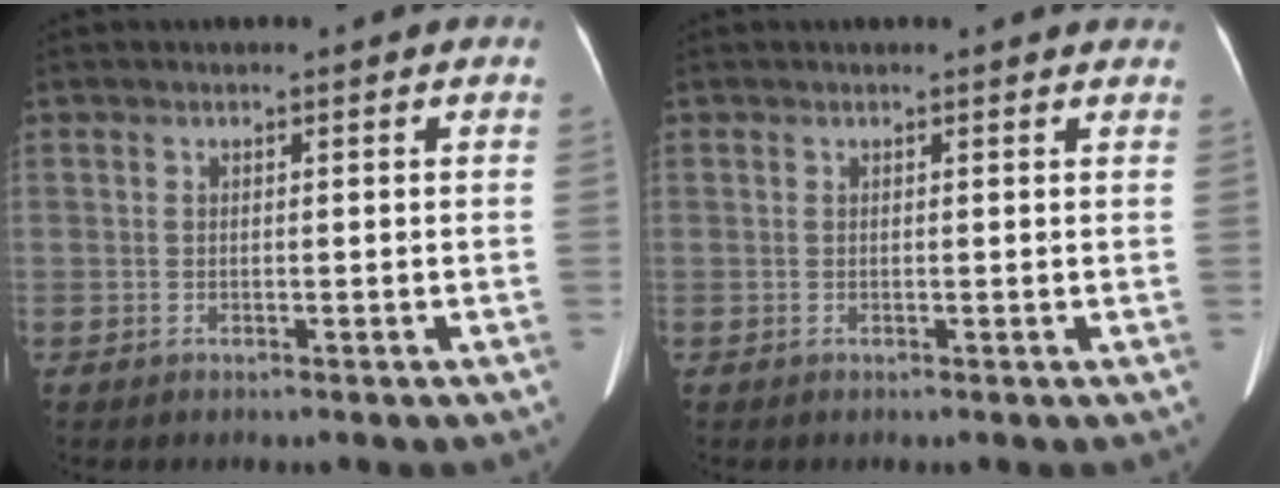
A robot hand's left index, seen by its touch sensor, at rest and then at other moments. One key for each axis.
{"total": 3.3, "fx": 3.2, "fy": 0.6, "fz": 0.6, "tx": -0.009, "ty": 0.005, "tz": 0.021}